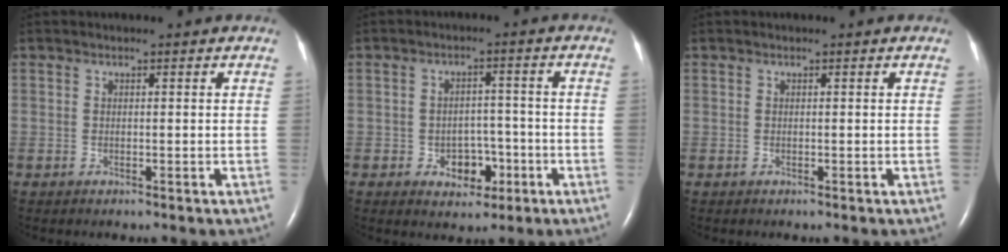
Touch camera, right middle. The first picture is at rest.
{"total": 4.8, "force": [-2.0, 3.4, 2.8], "torque": [-0.035, 0.015, -0.023]}
{"total": 0.0}